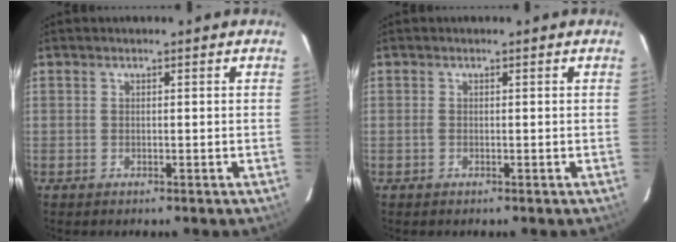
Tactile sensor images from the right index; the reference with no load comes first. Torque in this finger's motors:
{"motor_torque": [0.10, -0.02, 0.08, 0.03]}